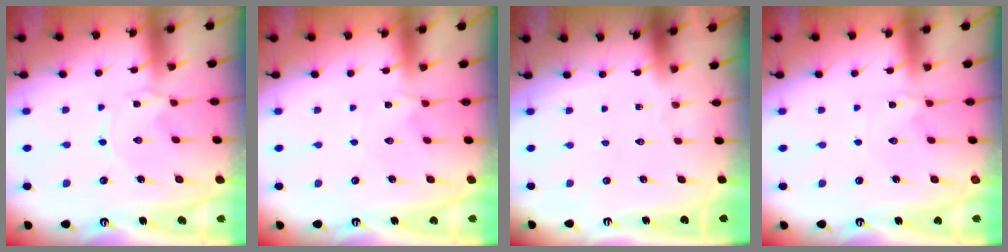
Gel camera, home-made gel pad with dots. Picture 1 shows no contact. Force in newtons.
{"total": 0.0}
{"total": 0.0}
{"total": 2.4, "press": 2.4, "slide": 0.3}